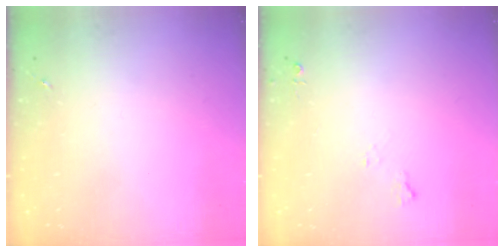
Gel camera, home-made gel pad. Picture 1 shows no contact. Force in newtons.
{"total": 4.9, "press": 4.8, "slide": 0.9}